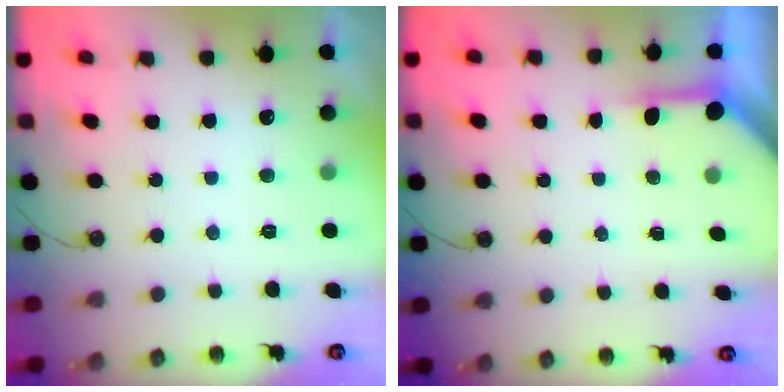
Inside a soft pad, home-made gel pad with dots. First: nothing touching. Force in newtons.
{"total": 3.9, "press": 3.9, "slide": 0.5}